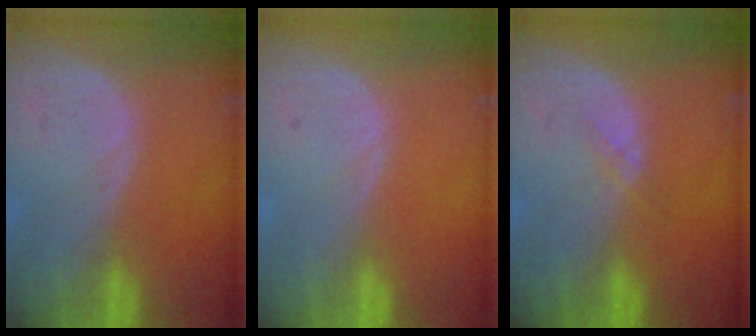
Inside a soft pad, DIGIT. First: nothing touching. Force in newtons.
{"total": 0.0}
{"total": 1.0, "press": 1.0, "slide": 0.2}